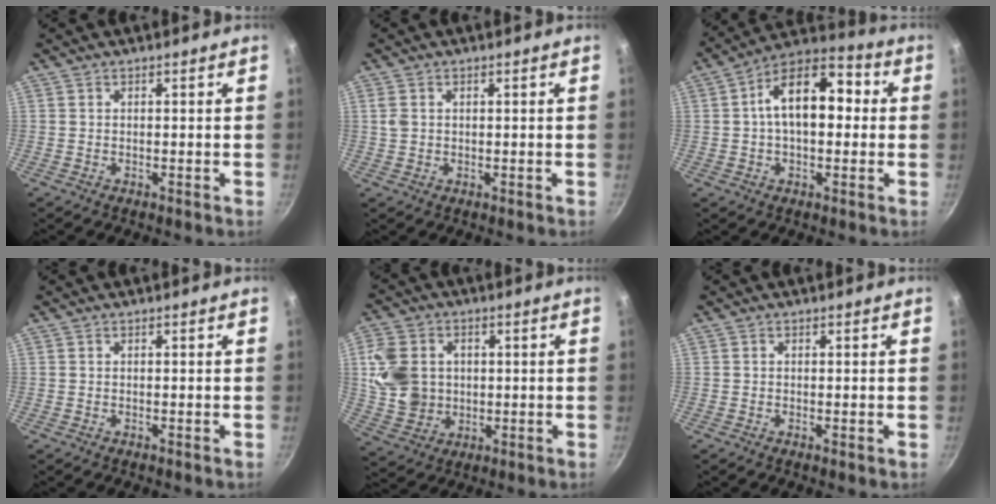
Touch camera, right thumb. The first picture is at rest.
{"total": 2.0, "force": [0.4, 1.5, 1.2], "torque": [-0.026, 0.002, 0.011]}
{"total": 14.7, "force": [1.7, 8.3, 12.0], "torque": [-0.176, 0.039, 0.015]}
{"total": 0.0}
{"total": 12.4, "force": [1.6, 10.0, 7.1], "torque": [-0.125, 0.003, 0.036]}
{"total": 0.7, "force": [-0.2, 0.1, 0.7], "torque": [-0.013, -0.003, -0.003]}